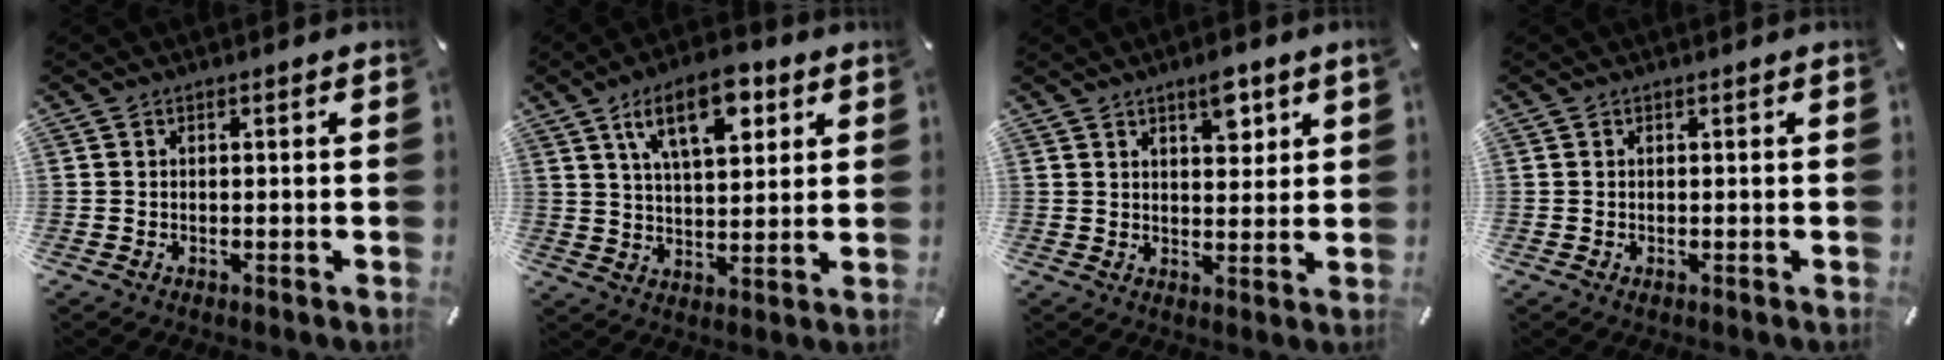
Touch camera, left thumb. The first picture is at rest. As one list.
[{"total": 14.2, "force": [7.2, 6.6, 10.3], "torque": [-0.163, -0.014, 0.122]}, {"total": 6.0, "force": [3.8, 2.7, 3.9], "torque": [-0.045, -0.019, 0.059]}, {"total": 0.0}]